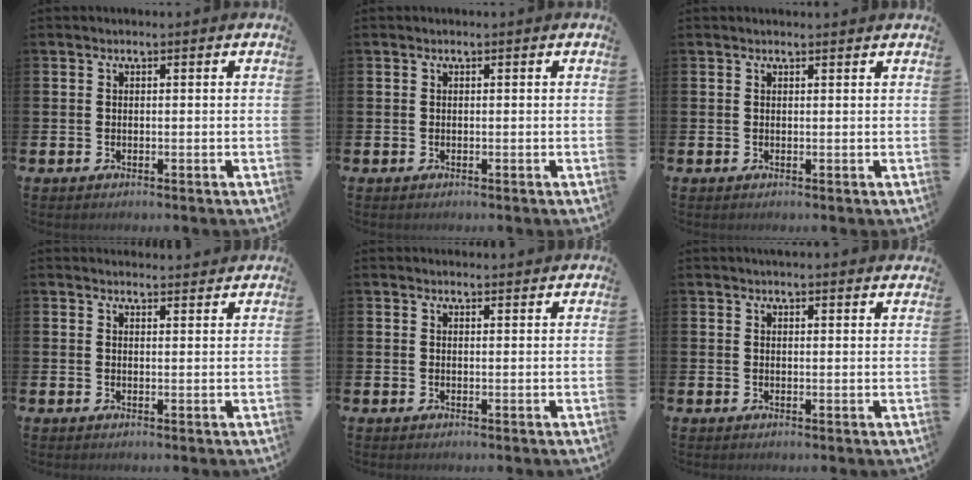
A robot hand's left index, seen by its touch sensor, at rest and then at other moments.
{"total": 0.0}
{"total": 0.6, "force": [0.6, 0.0, 0.1], "torque": [0.007, -0.005, 0.009]}
{"total": 2.4, "force": [2.4, 0.1, -0.1], "torque": [0.008, -0.017, 0.042]}
{"total": 1.5, "force": [1.5, 0.0, 0.0], "torque": [0.009, -0.009, 0.026]}
{"total": 2.3, "force": [2.3, 0.0, 0.1], "torque": [0.005, -0.013, 0.039]}